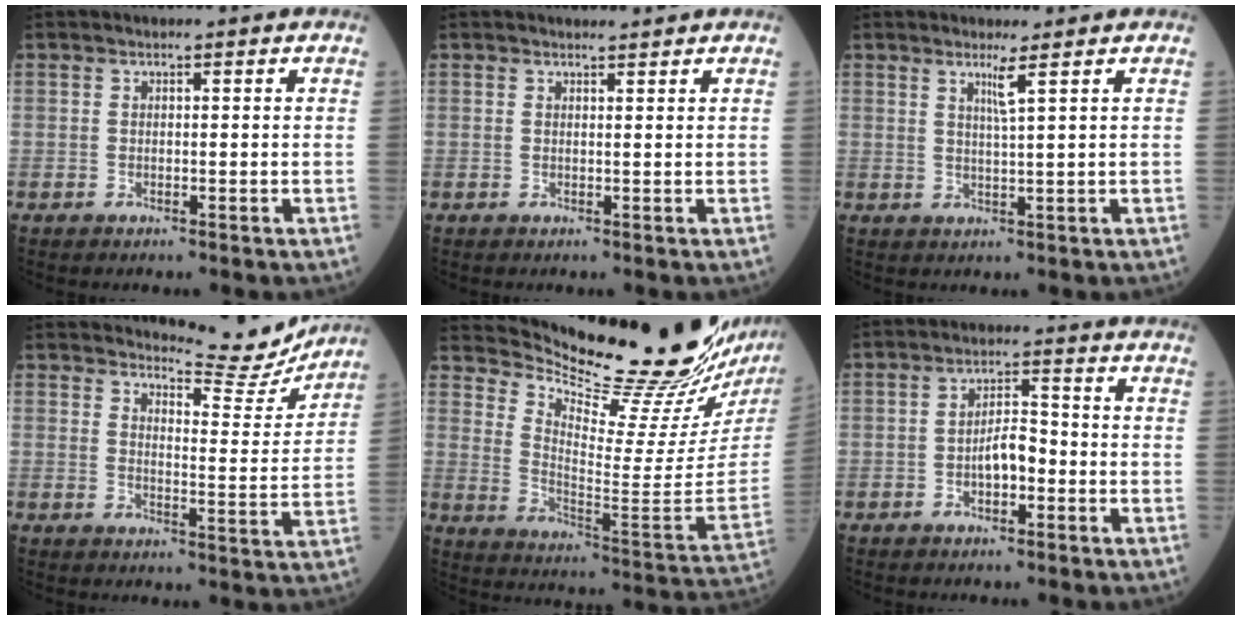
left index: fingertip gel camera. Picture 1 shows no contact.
{"total": 1.7, "force": [1.7, -0.2, 0.1], "torque": [-0.007, 0.000, 0.026]}
{"total": 2.5, "force": [1.5, -0.8, 1.8], "torque": [-0.037, -0.009, 0.031]}
{"total": 9.6, "force": [9.6, 0.4, 0.5], "torque": [-0.009, -0.040, 0.120]}
{"total": 24.0, "force": [21.8, -0.4, 10.0], "torque": [-0.169, -0.118, 0.306]}
{"total": 4.5, "force": [-1.4, 1.8, 3.9], "torque": [-0.070, 0.013, -0.026]}